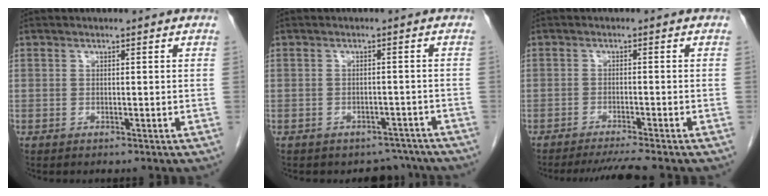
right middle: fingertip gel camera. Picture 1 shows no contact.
{"total": 5.1, "force": [-4.4, 2.6, -0.1], "torque": [0.014, 0.013, -0.049]}
{"total": 5.0, "force": [-4.4, -1.4, 1.9], "torque": [-0.028, -0.018, -0.069]}